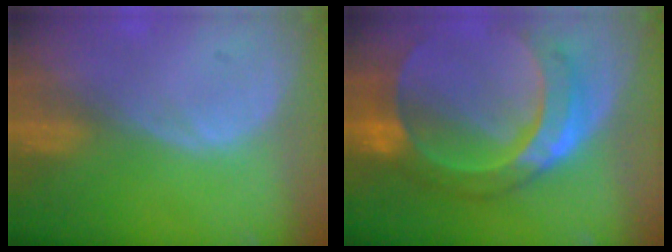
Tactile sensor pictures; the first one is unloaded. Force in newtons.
{"total": 10.6, "press": 10.6, "slide": 1.1}